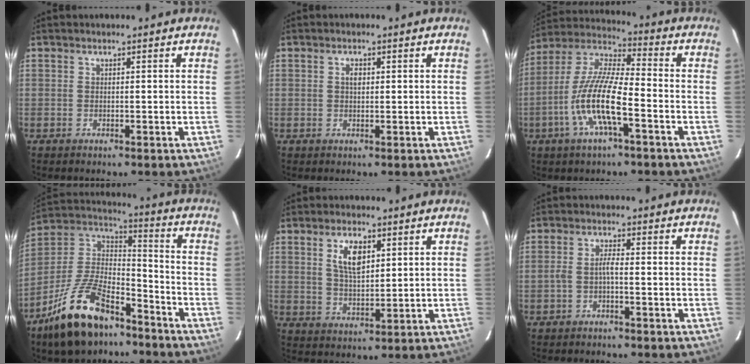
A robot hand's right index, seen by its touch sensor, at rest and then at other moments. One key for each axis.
{"total": 1.4, "fx": 0.3, "fy": 0.9, "fz": 1.0, "tx": -0.018, "ty": 0.005, "tz": 0.004}
{"total": 15.6, "fx": -5.9, "fy": 3.8, "fz": 14.0, "tx": -0.280, "ty": -0.007, "tz": -0.122}
{"total": 20.1, "fx": -13.3, "fy": 8.7, "fz": 12.3, "tx": -0.257, "ty": 0.002, "tz": -0.234}
{"total": 6.7, "fx": 2.7, "fy": 3.1, "fz": 5.3, "tx": -0.096, "ty": 0.005, "tz": 0.055}
{"total": 2.1, "fx": -1.1, "fy": 0.2, "fz": 1.8, "tx": -0.042, "ty": 0.007, "tz": -0.022}